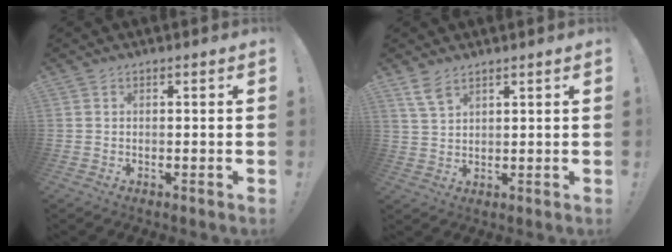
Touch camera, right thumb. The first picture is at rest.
{"total": 5.4, "force": [3.7, 2.3, 3.1], "torque": [-0.055, -0.017, 0.070]}